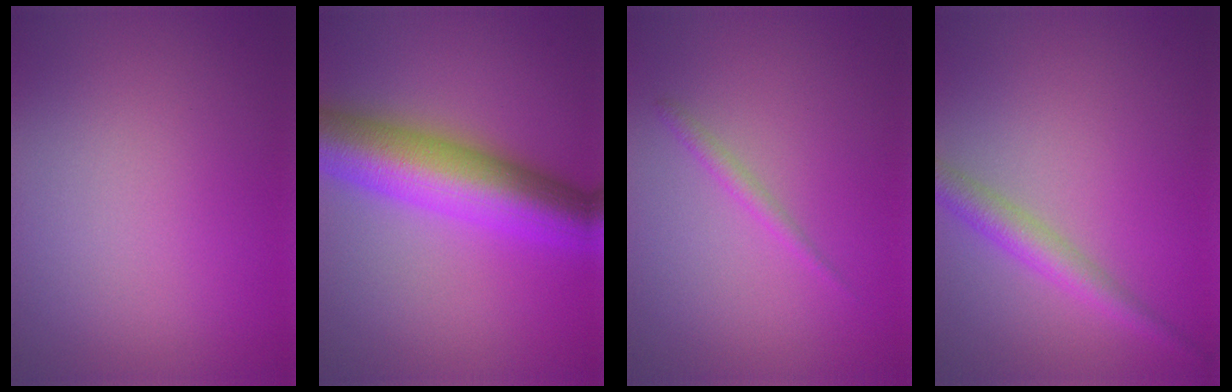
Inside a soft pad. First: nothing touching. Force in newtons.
{"total": 10.2, "press": 10.2, "slide": 0.5}
{"total": 1.0, "press": 1.0, "slide": 0.1}
{"total": 2.9, "press": 2.9, "slide": 0.1}